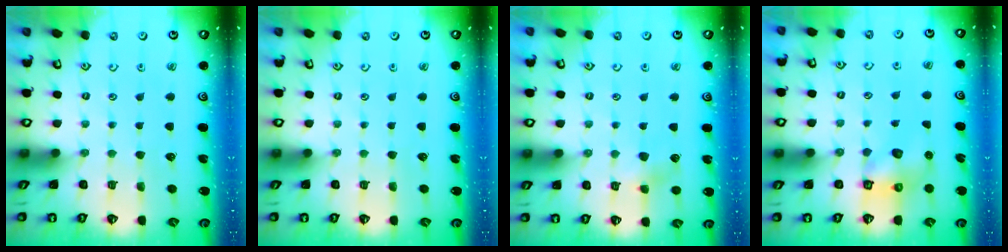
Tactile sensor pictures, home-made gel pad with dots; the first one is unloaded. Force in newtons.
{"total": 0.0}
{"total": 6.7, "press": 6.7, "slide": 0.7}
{"total": 6.3, "press": 6.3, "slide": 0.7}